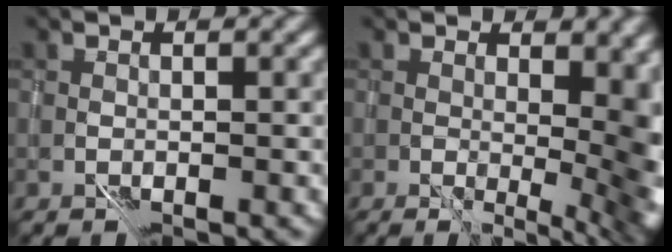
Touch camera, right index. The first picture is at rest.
{"total": 10.9, "force": [1.5, 4.6, 9.8], "torque": [-0.077, 0.003, 0.042]}